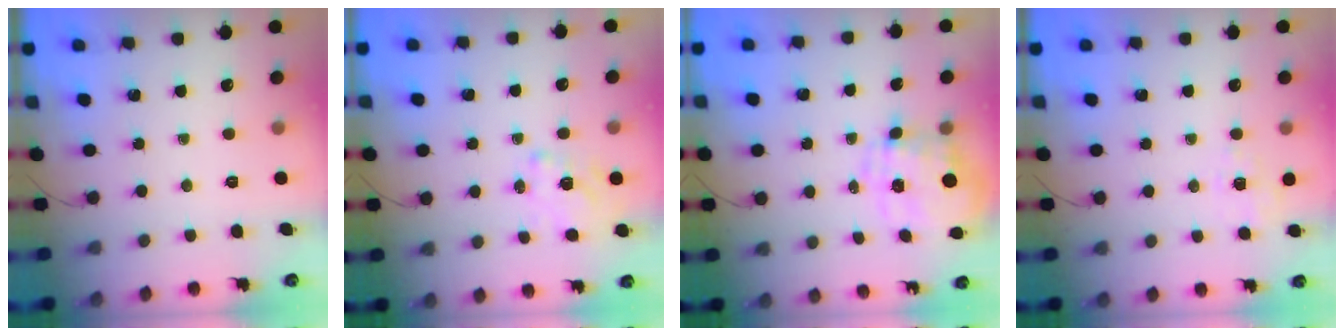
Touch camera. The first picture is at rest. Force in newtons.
{"total": 1.4, "press": 1.2, "slide": 0.8}
{"total": 10.5, "press": 10.5, "slide": 0.9}
{"total": 2.1, "press": 1.3, "slide": 1.7}